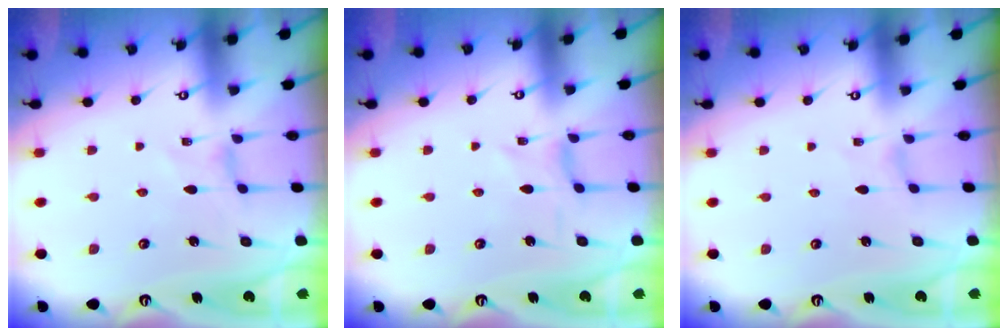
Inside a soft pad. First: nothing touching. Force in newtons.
{"total": 0.0}
{"total": 0.0}